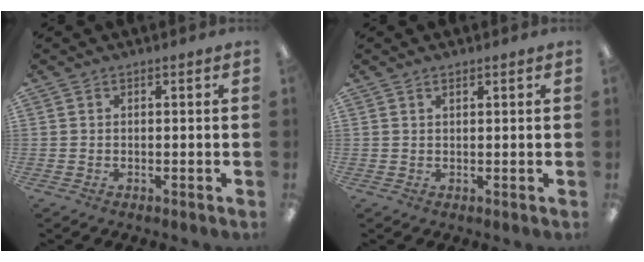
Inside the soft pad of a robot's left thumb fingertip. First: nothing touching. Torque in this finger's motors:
{"motor_torque": [-0.15, -0.01, -0.15, -0.16, 0.08]}